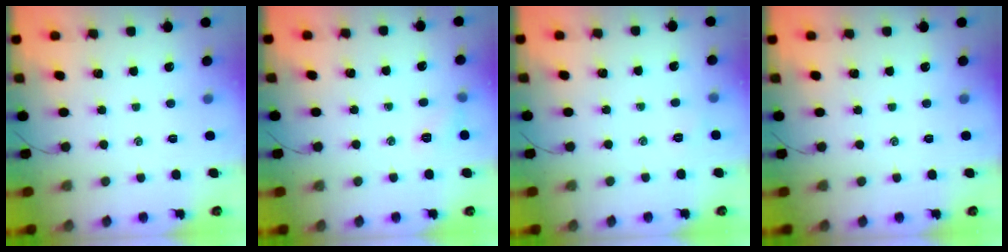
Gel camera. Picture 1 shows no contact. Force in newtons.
{"total": 5.8, "press": 5.5, "slide": 1.7}
{"total": 3.4, "press": 3.3, "slide": 1.1}
{"total": 0.0}